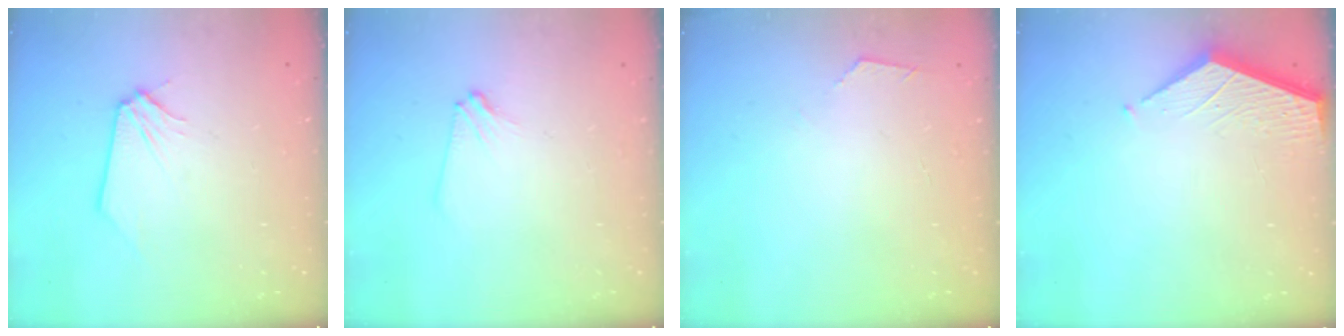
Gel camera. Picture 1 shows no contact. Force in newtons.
{"total": 3.2, "press": 3.2, "slide": 0.5}
{"total": 3.1, "press": 3.0, "slide": 0.5}
{"total": 3.3, "press": 3.2, "slide": 0.4}